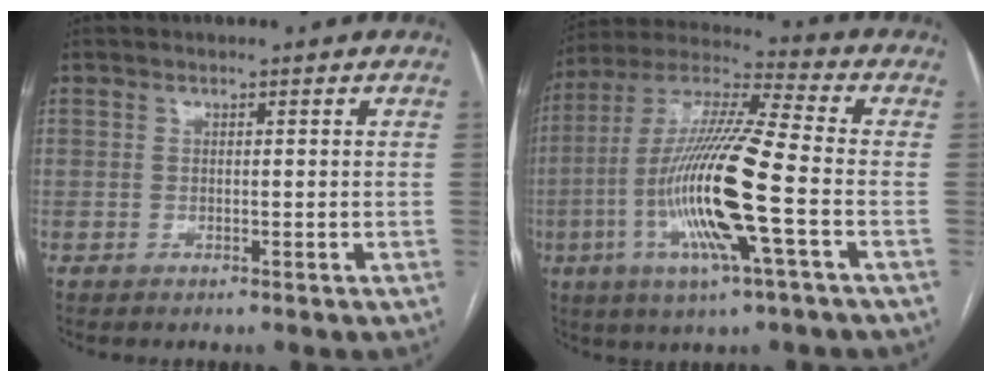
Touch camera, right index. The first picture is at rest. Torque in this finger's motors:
{"motor_torque": [2.14, 0.00, 0.91, 0.21]}